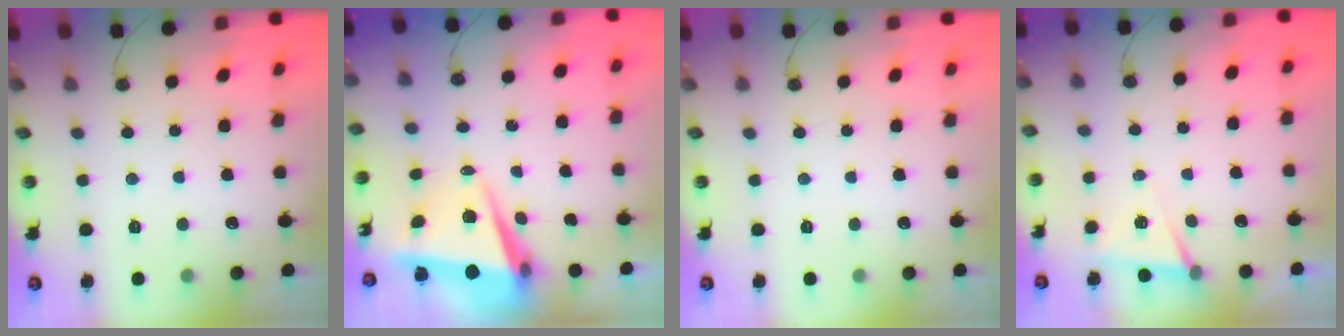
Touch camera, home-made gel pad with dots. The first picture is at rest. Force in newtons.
{"total": 6.5, "press": 6.2, "slide": 1.9}
{"total": 0.0}
{"total": 5.4, "press": 3.2, "slide": 4.4}